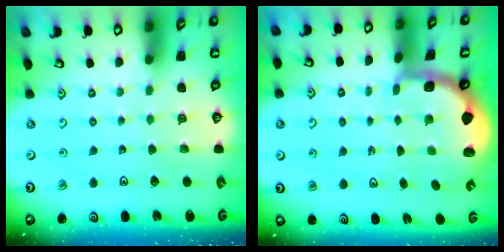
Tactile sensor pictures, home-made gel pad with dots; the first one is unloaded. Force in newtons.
{"total": 2.1, "press": 1.8, "slide": 1.0}